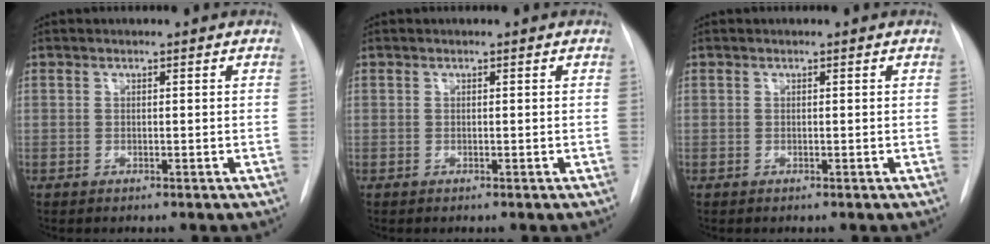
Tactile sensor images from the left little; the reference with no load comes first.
{"total": 0.0}
{"total": 0.0}